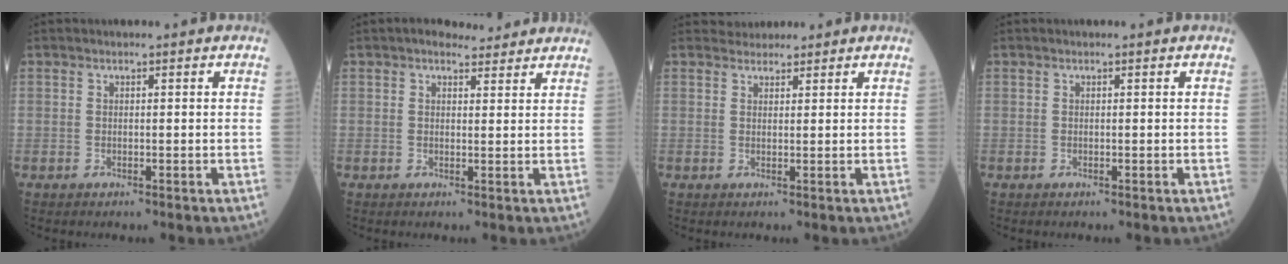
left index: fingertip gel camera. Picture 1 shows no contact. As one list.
[{"total": 3.5, "force": [3.1, 1.5, 0.6], "torque": [-0.008, 0.015, 0.042]}, {"total": 2.2, "force": [2.0, 0.9, -0.1], "torque": [-0.003, 0.017, 0.033]}, {"total": 0.0}]